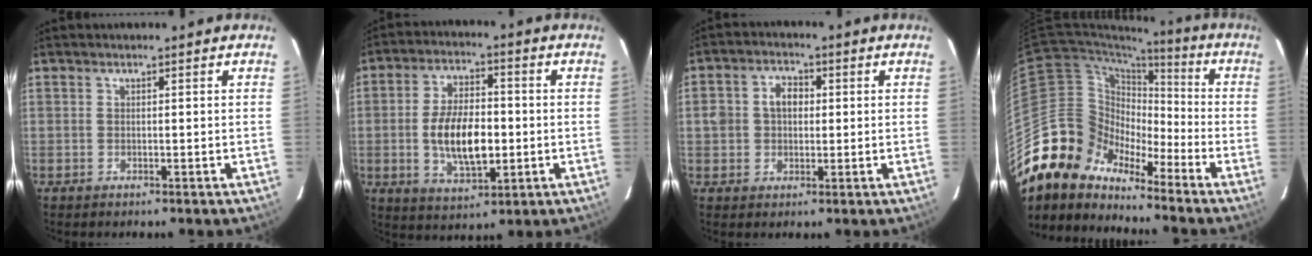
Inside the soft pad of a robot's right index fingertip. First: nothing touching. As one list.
[{"total": 12.2, "force": [-1.7, 5.9, 10.5], "torque": [-0.201, 0.001, -0.024]}, {"total": 5.2, "force": [0.4, 4.3, 2.9], "torque": [-0.056, 0.019, 0.008]}, {"total": 13.6, "force": [-11.2, 7.1, 2.9], "torque": [-0.063, 0.033, -0.222]}]